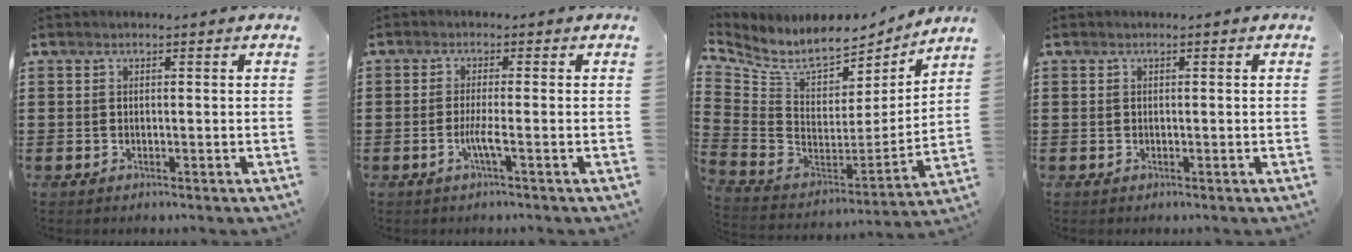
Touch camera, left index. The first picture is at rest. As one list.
[{"total": 3.2, "force": [-1.2, 0.0, 3.0], "torque": [-0.067, -0.010, -0.027]}, {"total": 7.0, "force": [5.8, 2.9, 2.5], "torque": [-0.087, -0.053, 0.102]}, {"total": 0.0}]